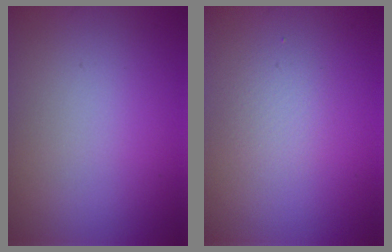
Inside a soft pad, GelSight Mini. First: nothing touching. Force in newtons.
{"total": 1.4, "press": 1.4, "slide": 0.0}